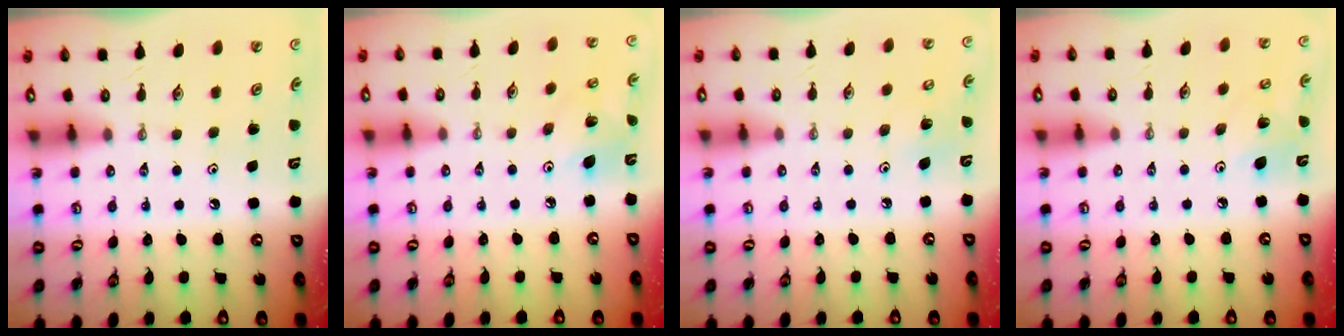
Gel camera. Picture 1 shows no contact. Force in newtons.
{"total": 6.8, "press": 6.8, "slide": 0.2}
{"total": 6.1, "press": 6.1, "slide": 0.5}
{"total": 7.4, "press": 7.0, "slide": 2.4}